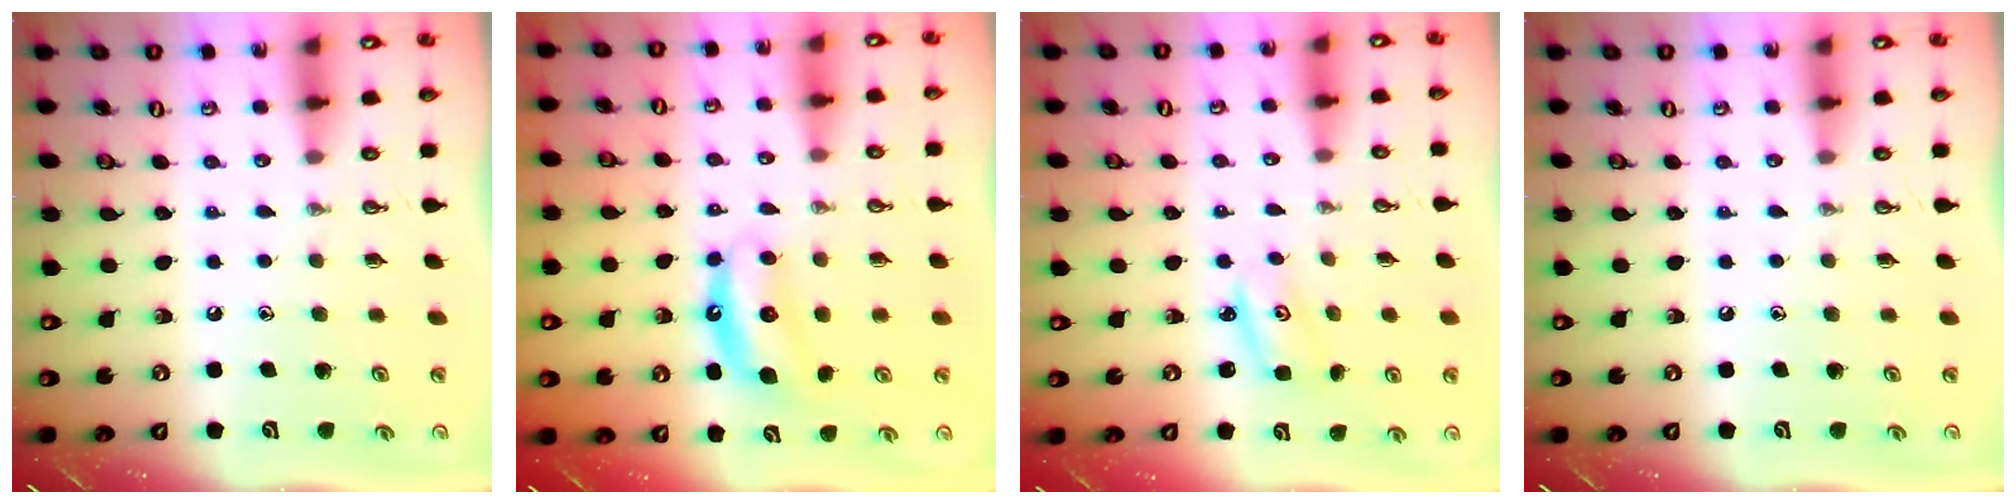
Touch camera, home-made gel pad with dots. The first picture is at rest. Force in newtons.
{"total": 7.2, "press": 7.2, "slide": 0.5}
{"total": 2.8, "press": 2.8, "slide": 0.2}
{"total": 0.0}